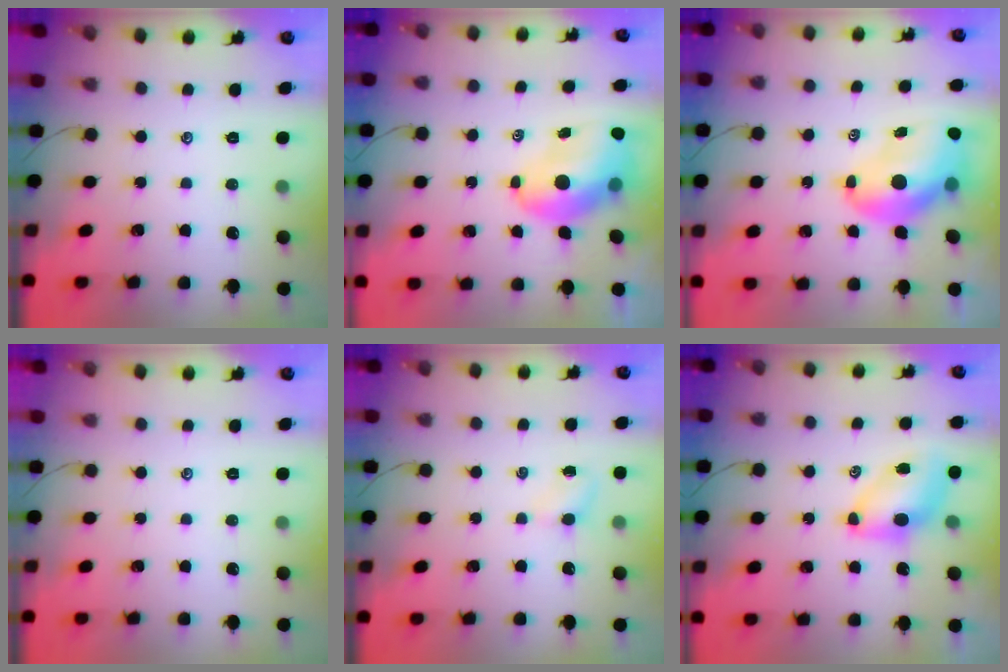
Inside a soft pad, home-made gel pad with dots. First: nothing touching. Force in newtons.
{"total": 8.9, "press": 8.5, "slide": 2.6}
{"total": 11.5, "press": 11.1, "slide": 3.1}
{"total": 0.0}
{"total": 2.8, "press": 2.6, "slide": 0.9}
{"total": 7.2, "press": 7.1, "slide": 1.1}